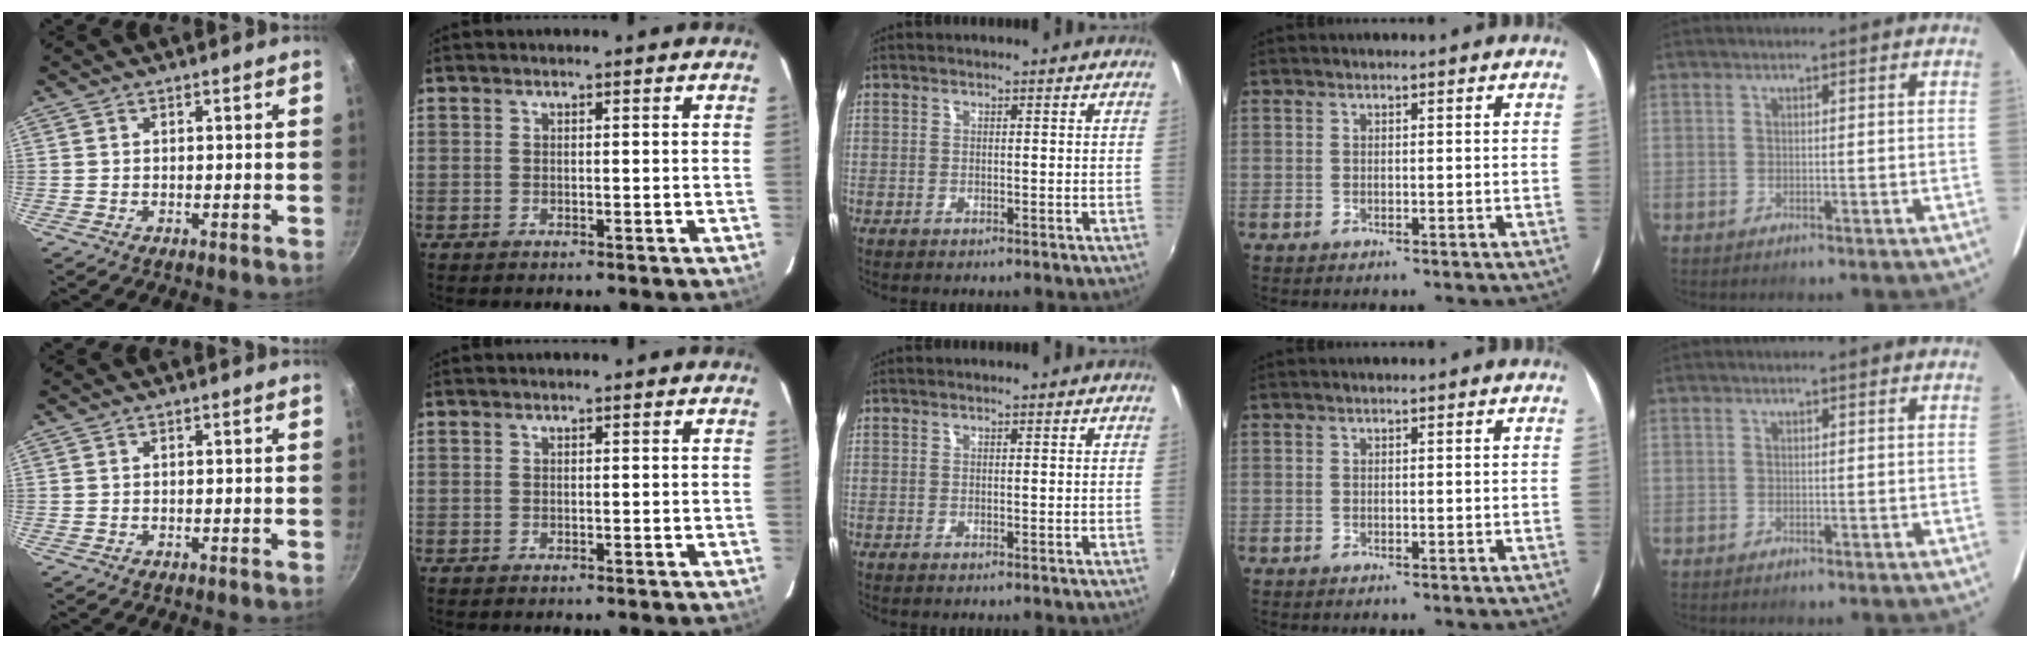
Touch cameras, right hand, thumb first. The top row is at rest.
{}